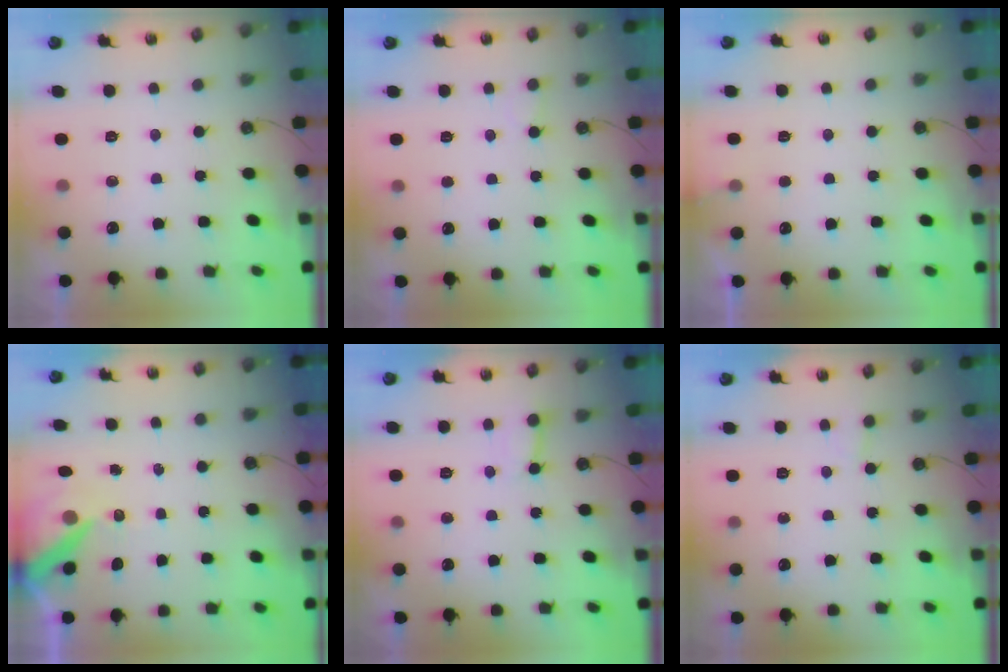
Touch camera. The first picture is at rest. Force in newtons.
{"total": 5.5, "press": 5.5, "slide": 0.4}
{"total": 4.6, "press": 4.6, "slide": 0.3}
{"total": 8.5, "press": 8.4, "slide": 1.2}
{"total": 6.1, "press": 6.1, "slide": 0.6}
{"total": 2.3, "press": 2.3, "slide": 0.1}